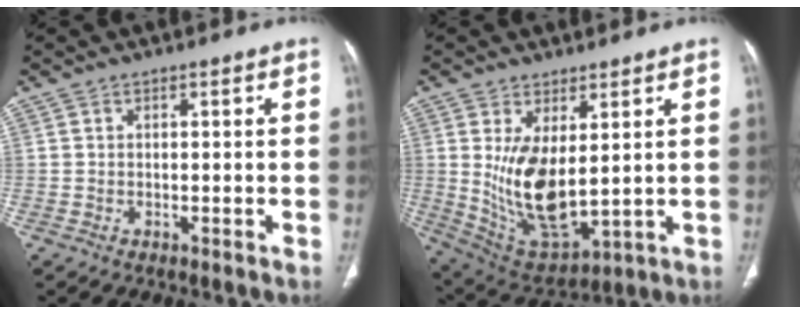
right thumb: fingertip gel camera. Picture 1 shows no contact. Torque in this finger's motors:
{"motor_torque": [0.37, 2.31, 1.27, -0.11, 0.38]}